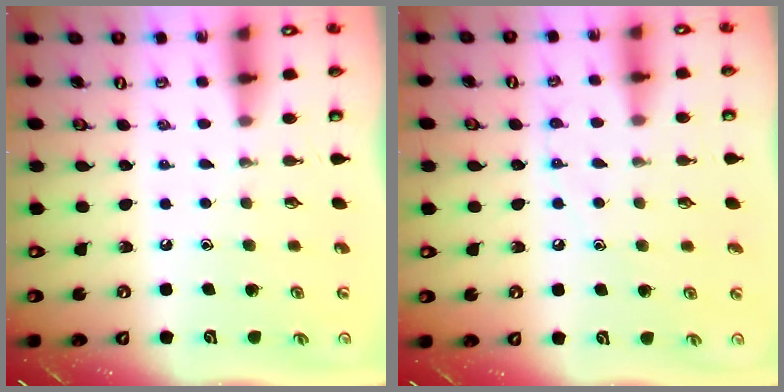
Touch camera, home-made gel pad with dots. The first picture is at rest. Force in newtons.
{"total": 6.5, "press": 6.4, "slide": 0.7}